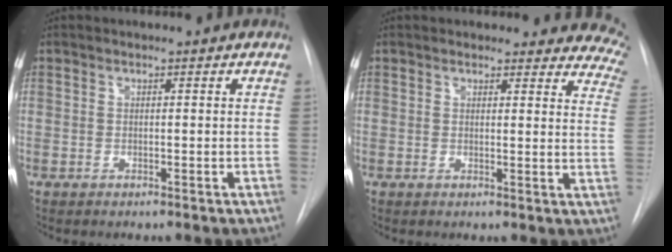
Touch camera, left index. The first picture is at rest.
{"total": 11.6, "force": [10.7, 3.9, 2.1], "torque": [0.026, -0.064, 0.068]}